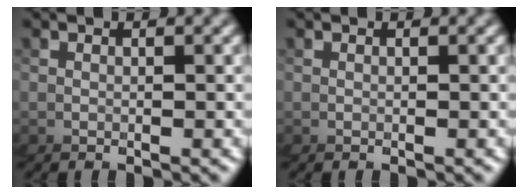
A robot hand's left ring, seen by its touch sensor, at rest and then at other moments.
{"total": 0.0}